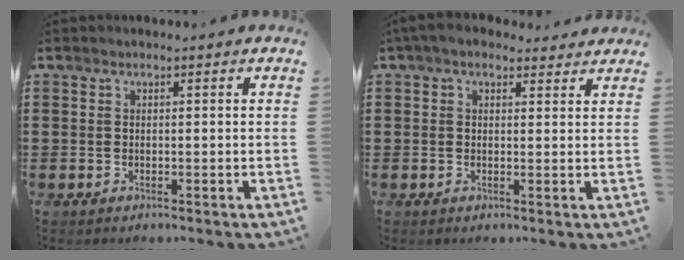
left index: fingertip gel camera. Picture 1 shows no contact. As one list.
[{"total": 3.3, "force": [2.4, 1.8, 1.4], "torque": [-0.035, 0.002, 0.044]}]